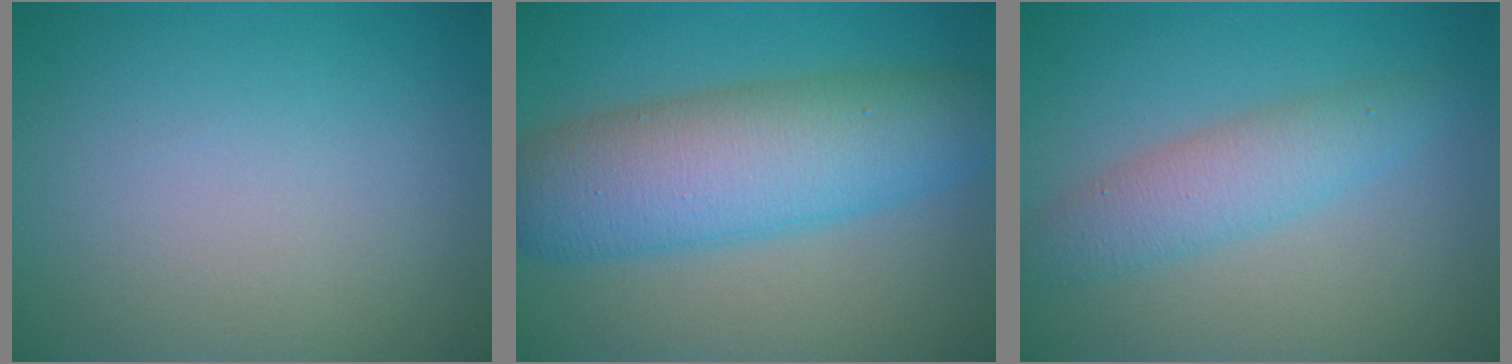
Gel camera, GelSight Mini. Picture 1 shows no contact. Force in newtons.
{"total": 9.3, "press": 9.3, "slide": 0.1}
{"total": 3.7, "press": 3.7, "slide": 0.1}